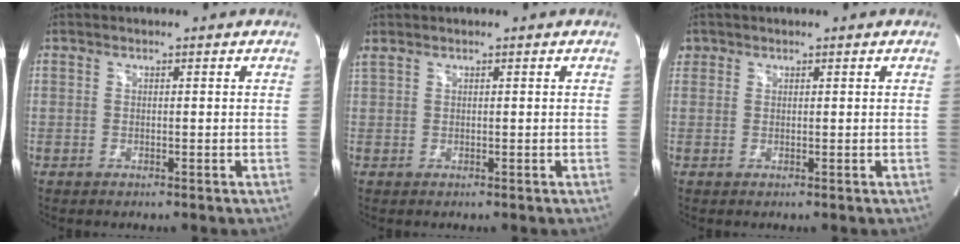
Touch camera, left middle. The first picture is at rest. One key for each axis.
{"total": 1.0, "fx": 0.9, "fy": 0.1, "fz": 0.4, "tx": -0.029, "ty": 0.024, "tz": 0.029}
{"total": 1.5, "fx": 0.9, "fy": 1.2, "fz": 0.1, "tx": 0.007, "ty": 0.011, "tz": 0.015}